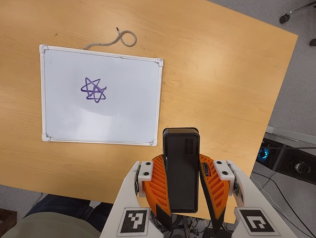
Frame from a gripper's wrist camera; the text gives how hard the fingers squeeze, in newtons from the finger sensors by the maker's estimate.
{"total": 10.5, "left": 8.6, "right": 12.3}